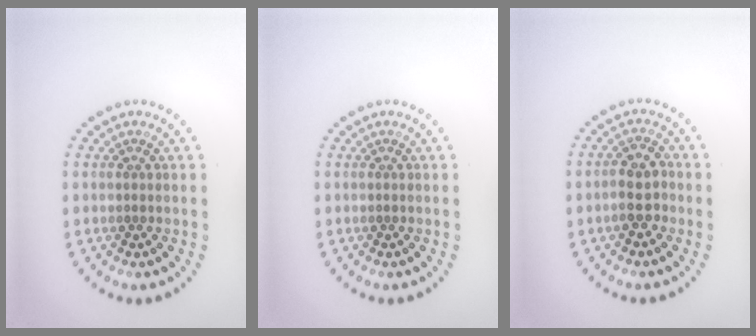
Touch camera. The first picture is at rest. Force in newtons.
{"total": 0.0}
{"total": 2.6, "press": 2.4, "slide": 0.9}